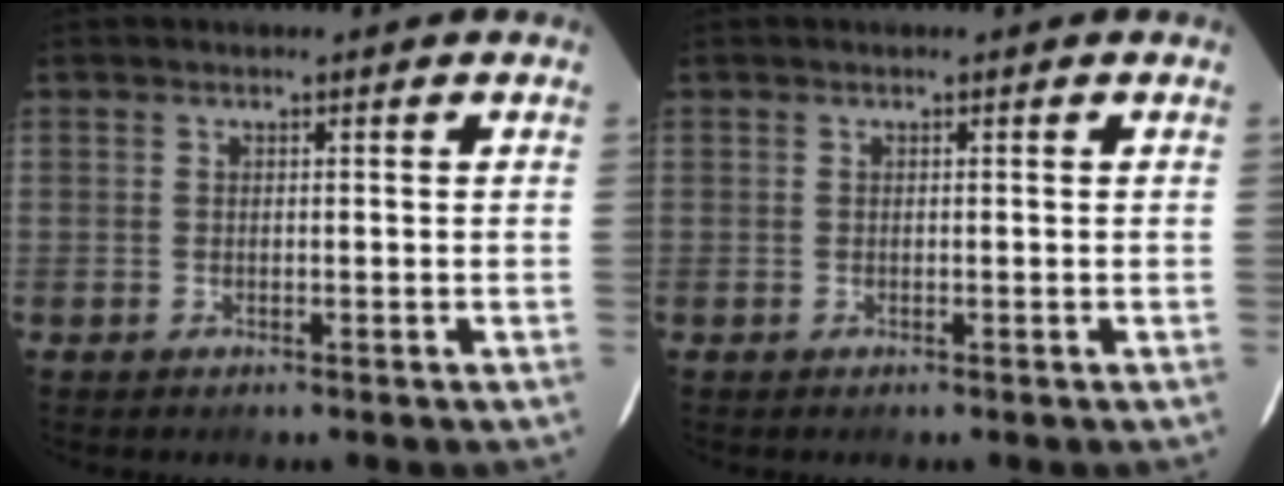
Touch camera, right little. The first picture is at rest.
{"total": 0.0}